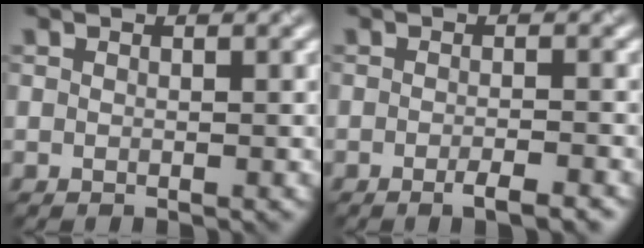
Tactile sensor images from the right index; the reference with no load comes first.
{"total": 2.7, "force": [-1.5, 0.5, 2.1], "torque": [-0.025, -0.001, -0.029]}